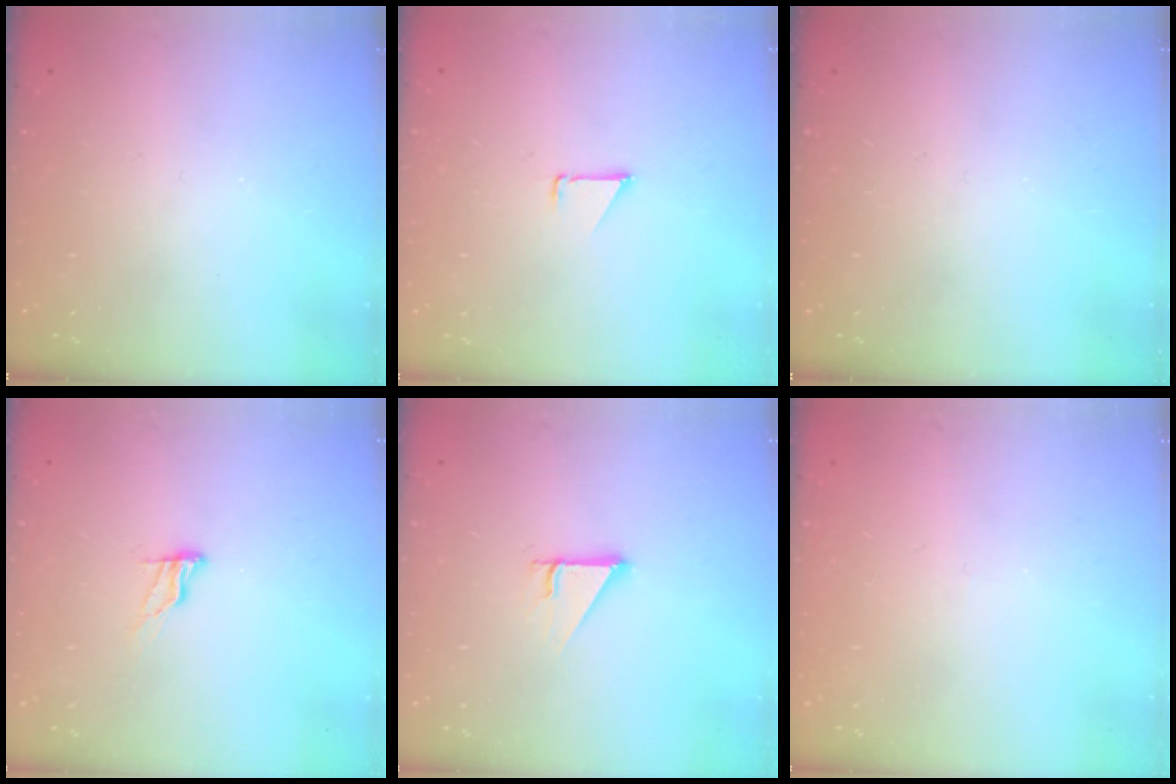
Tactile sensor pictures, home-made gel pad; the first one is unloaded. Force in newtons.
{"total": 0.7, "press": 0.7, "slide": 0.1}
{"total": 0.0}
{"total": 5.8, "press": 5.8, "slide": 0.5}
{"total": 2.5, "press": 2.5, "slide": 0.2}
{"total": 2.7, "press": 2.7, "slide": 0.3}